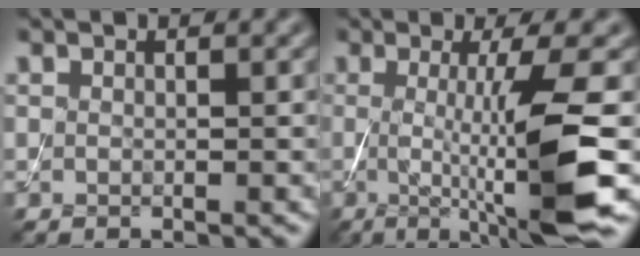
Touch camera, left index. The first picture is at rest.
{"total": 9.4, "force": [-0.9, 1.5, 9.2], "torque": [-0.135, -0.015, -0.010]}